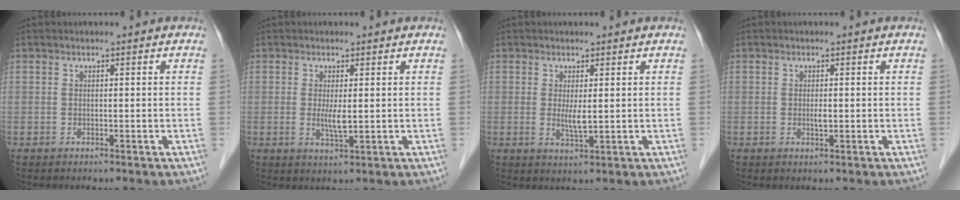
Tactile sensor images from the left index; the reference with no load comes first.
{"total": 2.6, "force": [0.0, 0.4, 2.6], "torque": [-0.053, -0.010, 0.005]}
{"total": 2.5, "force": [0.2, 0.4, 2.4], "torque": [-0.049, -0.011, 0.009]}
{"total": 1.0, "force": [-0.2, 0.2, 0.9], "torque": [-0.017, -0.005, -0.002]}